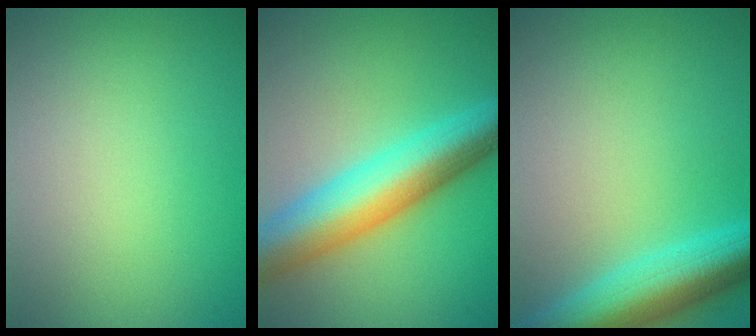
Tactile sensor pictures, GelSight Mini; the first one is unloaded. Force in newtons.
{"total": 9.2, "press": 9.2, "slide": 0.3}
{"total": 7.5, "press": 7.5, "slide": 0.4}